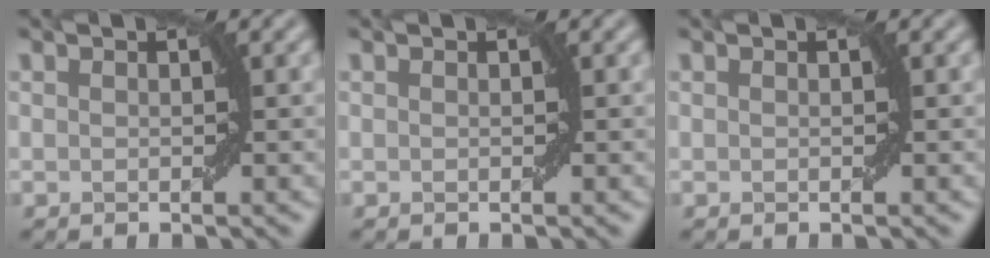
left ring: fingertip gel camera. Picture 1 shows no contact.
{"total": 0.0}
{"total": 0.0}